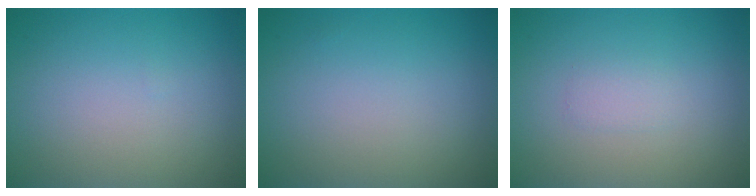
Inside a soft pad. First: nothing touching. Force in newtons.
{"total": 0.0}
{"total": 1.0, "press": 1.0, "slide": 0.0}